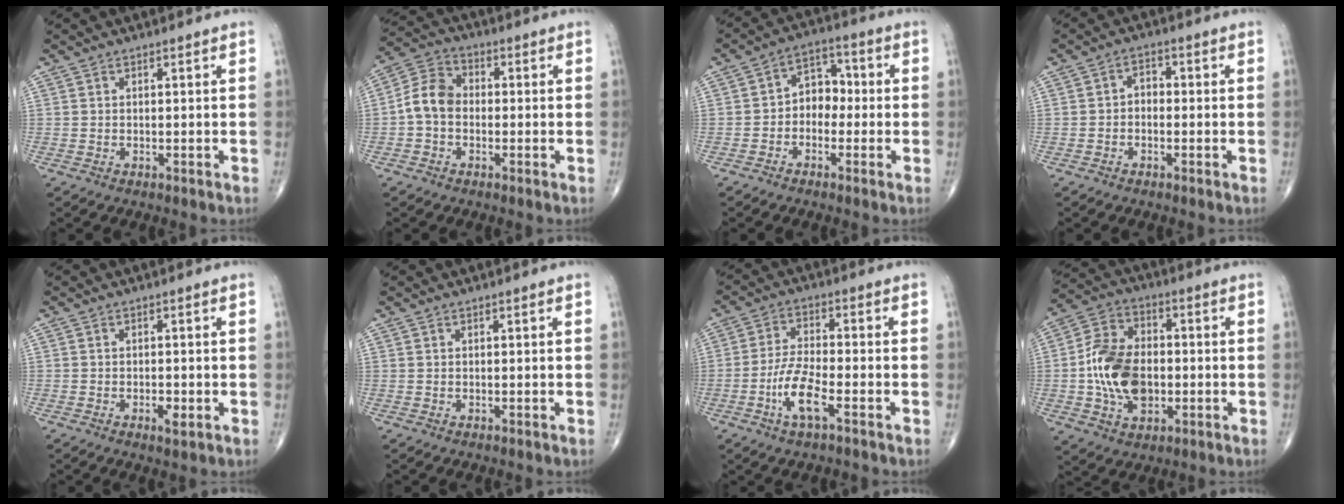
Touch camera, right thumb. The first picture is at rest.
{"total": 7.2, "force": [-1.0, 5.5, 4.5], "torque": [-0.075, 0.026, -0.035]}
{"total": 6.5, "force": [-1.1, 5.1, 4.0], "torque": [-0.029, 0.033, -0.037]}
{"total": 2.7, "force": [-0.6, 2.0, 1.7], "torque": [-0.011, 0.017, -0.023]}
{"total": 2.2, "force": [-0.8, 1.0, 1.8], "torque": [-0.030, -0.001, -0.013]}
{"total": 0.0}
{"total": 7.8, "force": [-3.4, 2.2, 6.7], "torque": [-0.142, 0.017, -0.065]}
{"total": 14.5, "force": [-1.5, 9.6, 10.8], "torque": [-0.182, 0.019, -0.029]}